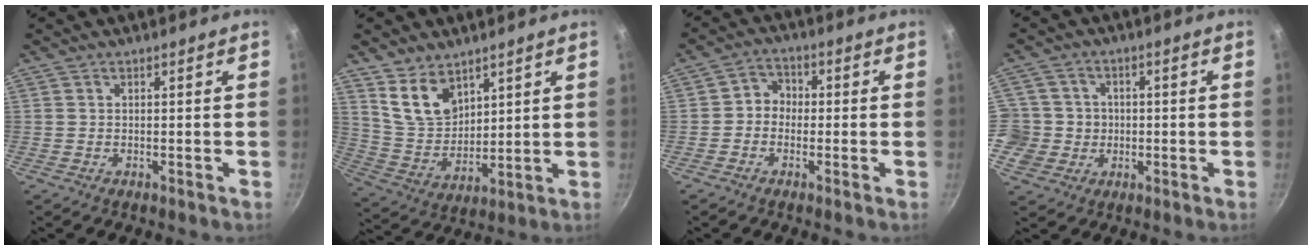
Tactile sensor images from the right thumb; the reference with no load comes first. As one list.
[{"total": 10.2, "force": [6.4, 6.2, 5.1], "torque": [-0.068, -0.044, 0.137]}, {"total": 4.0, "force": [-0.6, 3.5, 1.8], "torque": [-0.004, 0.015, -0.022]}, {"total": 8.3, "force": [-0.5, 8.1, 1.7], "torque": [-0.005, 0.011, -0.012]}]